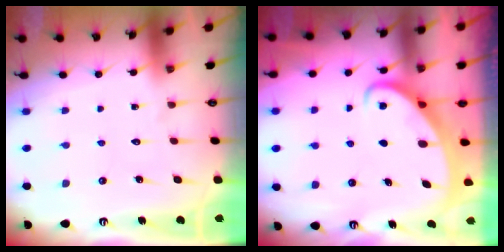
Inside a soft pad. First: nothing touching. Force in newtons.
{"total": 2.5, "press": 2.5, "slide": 0.3}